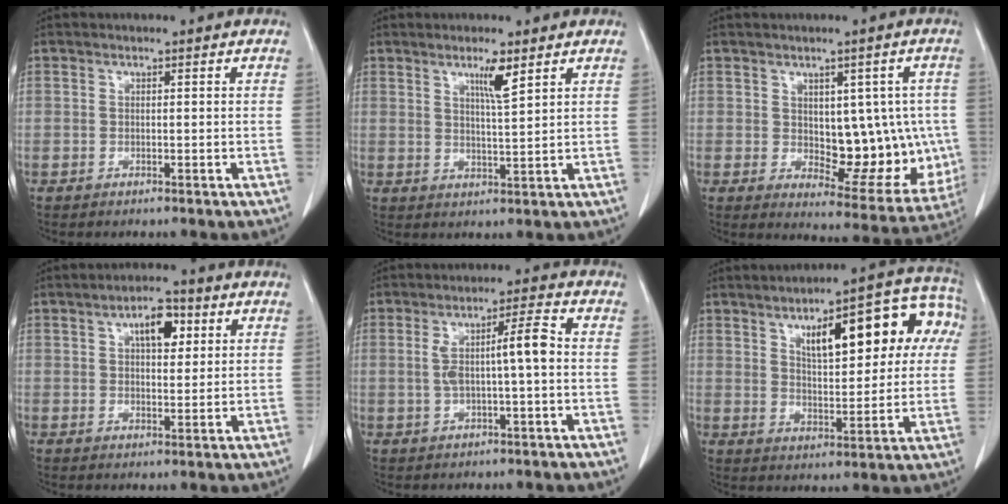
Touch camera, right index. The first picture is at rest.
{"total": 4.4, "force": [2.7, 0.0, 3.5], "torque": [-0.059, -0.007, 0.048]}
{"total": 12.9, "force": [0.5, 6.7, 11.0], "torque": [-0.119, 0.005, 0.029]}
{"total": 6.1, "force": [2.5, 2.6, 4.8], "torque": [-0.075, 0.009, 0.040]}
{"total": 6.4, "force": [0.2, 0.7, 6.4], "torque": [-0.115, 0.018, 0.005]}
{"total": 17.0, "force": [5.7, 5.7, 14.9], "torque": [-0.194, 0.035, 0.079]}